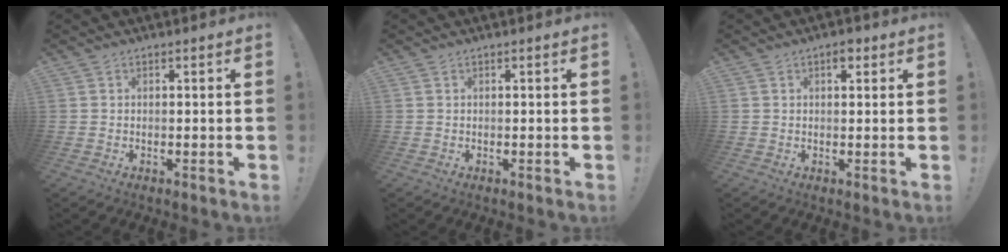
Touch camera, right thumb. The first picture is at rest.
{"total": 0.0}
{"total": 2.4, "force": [1.2, 1.2, 1.6], "torque": [-0.014, -0.004, 0.017]}